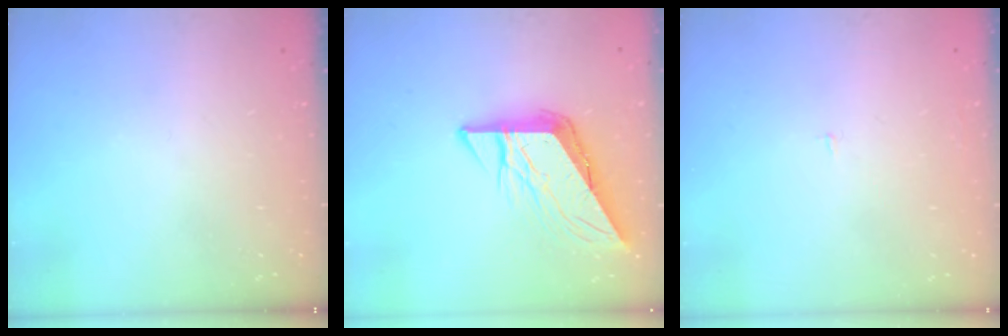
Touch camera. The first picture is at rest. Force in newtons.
{"total": 9.3, "press": 9.2, "slide": 1.2}
{"total": 1.2, "press": 1.2, "slide": 0.1}